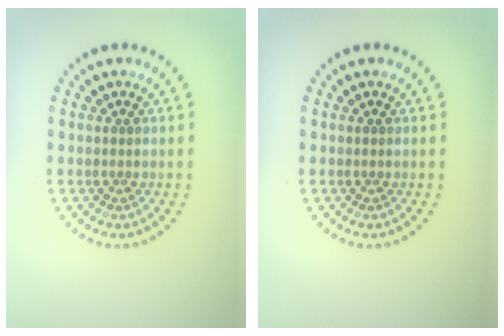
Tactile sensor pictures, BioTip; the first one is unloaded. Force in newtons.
{"total": 0.0}